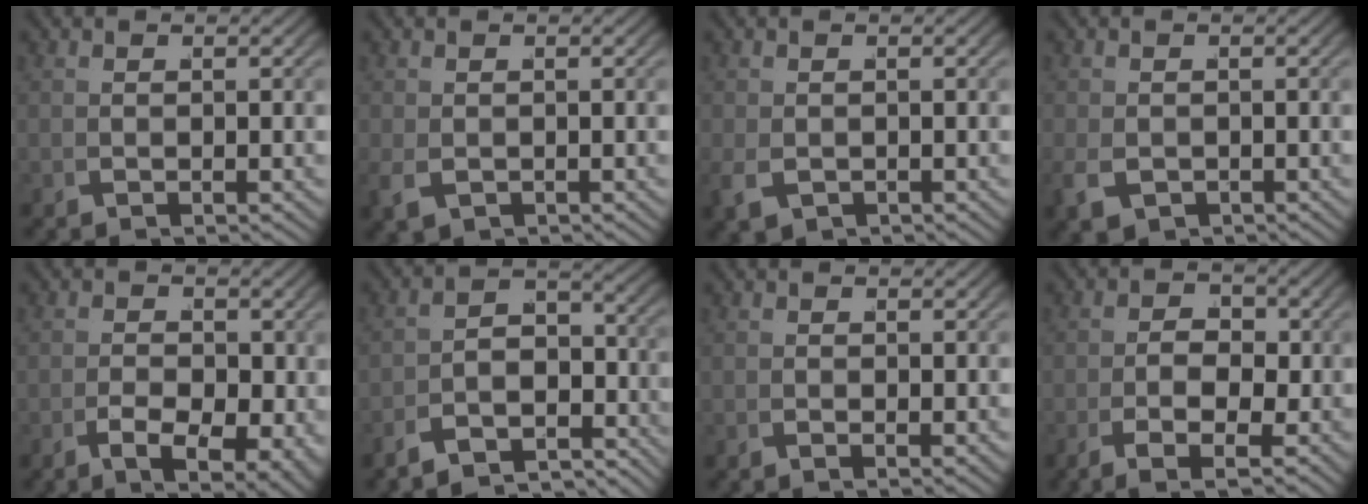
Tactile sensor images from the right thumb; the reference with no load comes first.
{"total": 1.7, "force": [-0.4, 1.4, 1.0], "torque": [-0.027, -0.008, 0.002]}
{"total": 2.1, "force": [-0.7, 1.6, 1.1], "torque": [-0.032, -0.011, -0.002]}
{"total": 2.9, "force": [-1.2, 2.2, 1.4], "torque": [-0.036, -0.014, -0.010]}
{"total": 6.1, "force": [-1.7, 3.6, 4.6], "torque": [-0.080, -0.025, -0.016]}
{"total": 8.0, "force": [-5.1, 4.4, 4.3], "torque": [-0.066, -0.027, -0.081]}
{"total": 0.6, "force": [0.2, 0.2, 0.5], "torque": [-0.004, 0.000, 0.005]}
{"total": 4.7, "force": [-0.8, 2.4, 3.9], "torque": [-0.053, -0.008, -0.016]}